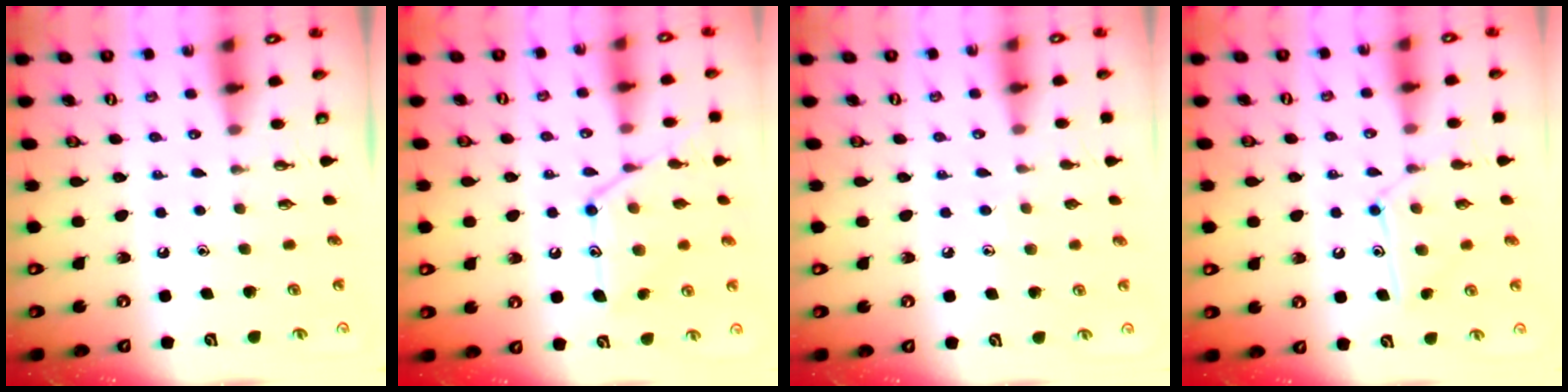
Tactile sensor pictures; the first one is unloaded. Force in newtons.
{"total": 15.1, "press": 15.1, "slide": 1.3}
{"total": 5.1, "press": 5.0, "slide": 0.6}
{"total": 11.8, "press": 11.8, "slide": 0.8}